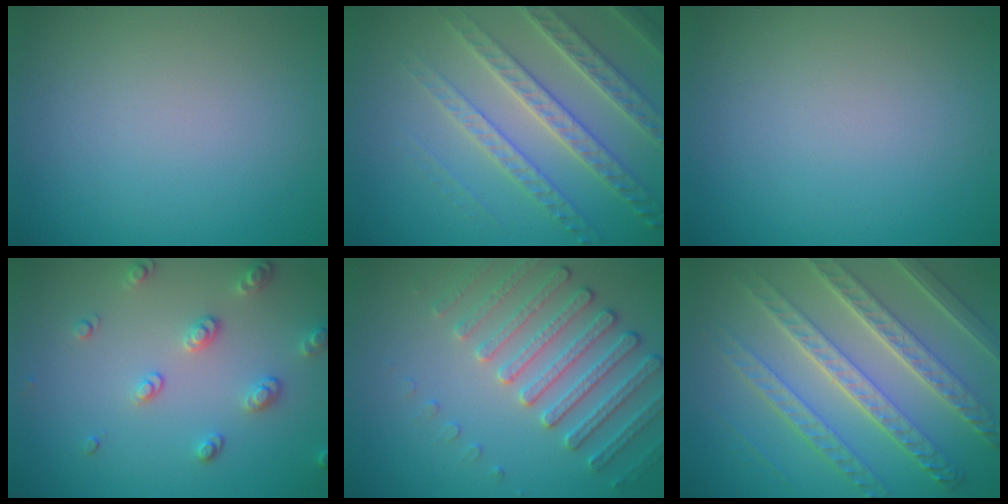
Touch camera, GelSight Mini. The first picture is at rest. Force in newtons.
{"total": 4.8, "press": 4.6, "slide": 1.3}
{"total": 0.0}
{"total": 2.6, "press": 2.6, "slide": 0.6}
{"total": 4.3, "press": 4.1, "slide": 1.3}
{"total": 8.1, "press": 6.5, "slide": 4.7}